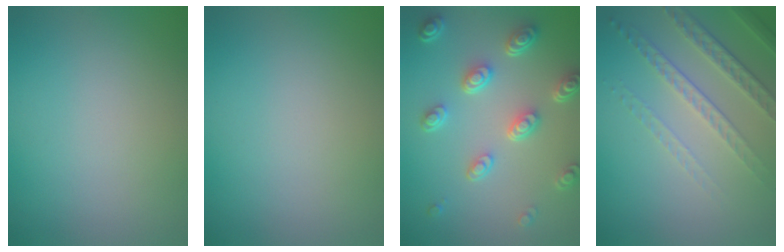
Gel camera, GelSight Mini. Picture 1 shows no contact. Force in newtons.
{"total": 0.0}
{"total": 5.1, "press": 3.8, "slide": 3.5}
{"total": 4.7, "press": 3.1, "slide": 3.4}